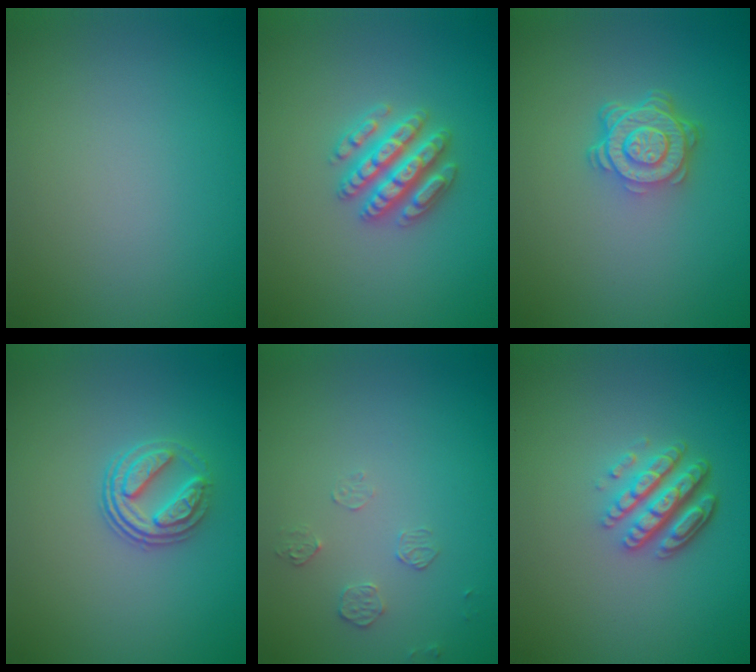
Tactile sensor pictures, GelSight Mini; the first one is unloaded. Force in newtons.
{"total": 4.7, "press": 4.6, "slide": 0.8}
{"total": 4.5, "press": 3.2, "slide": 3.1}
{"total": 3.1, "press": 2.6, "slide": 1.8}
{"total": 1.3, "press": 0.6, "slide": 1.1}
{"total": 4.7, "press": 3.4, "slide": 3.3}